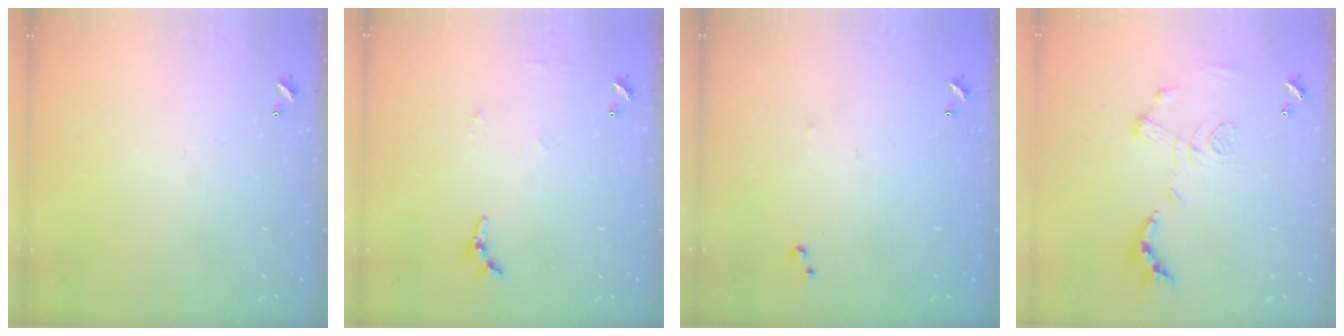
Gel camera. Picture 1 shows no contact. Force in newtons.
{"total": 5.2, "press": 5.2, "slide": 0.5}
{"total": 5.4, "press": 5.4, "slide": 0.6}
{"total": 1.2, "press": 0.4, "slide": 1.1}